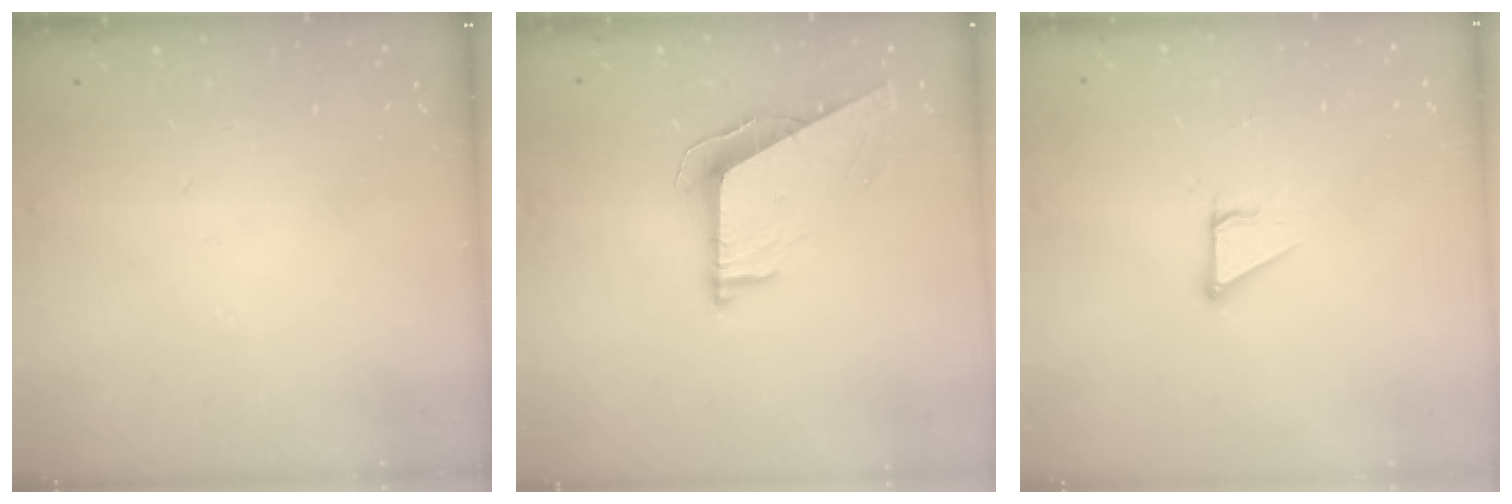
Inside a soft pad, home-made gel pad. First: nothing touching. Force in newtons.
{"total": 7.5, "press": 7.5, "slide": 0.1}
{"total": 2.8, "press": 2.8, "slide": 0.2}